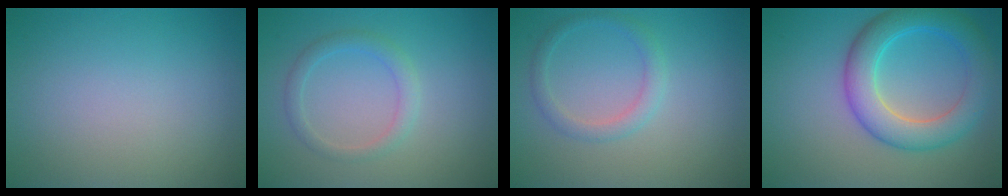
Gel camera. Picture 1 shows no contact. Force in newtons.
{"total": 2.0, "press": 2.0, "slide": 0.3}
{"total": 1.9, "press": 1.9, "slide": 0.1}
{"total": 6.0, "press": 6.0, "slide": 0.1}